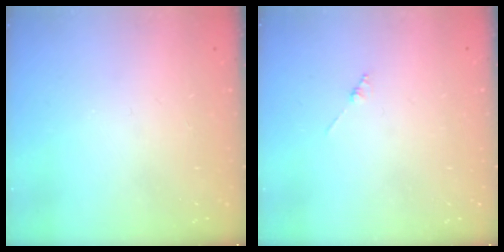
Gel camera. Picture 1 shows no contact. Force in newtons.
{"total": 1.3, "press": 1.3, "slide": 0.3}